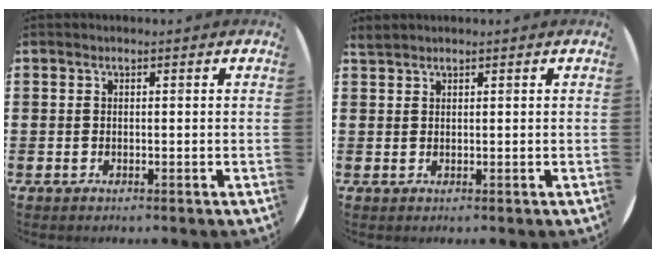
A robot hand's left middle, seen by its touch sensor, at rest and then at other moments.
{"total": 0.9, "force": [0.9, 0.0, -0.2], "torque": [0.002, 0.001, 0.018]}